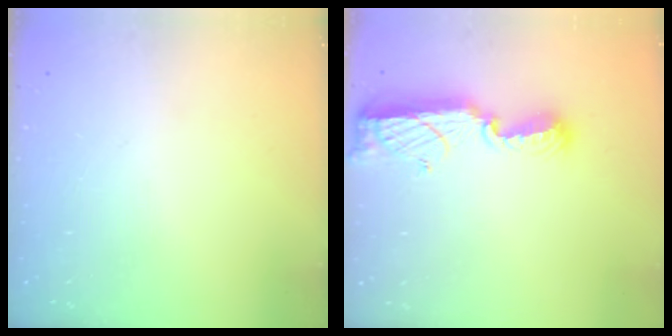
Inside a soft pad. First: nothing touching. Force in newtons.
{"total": 10.8, "press": 10.5, "slide": 2.5}